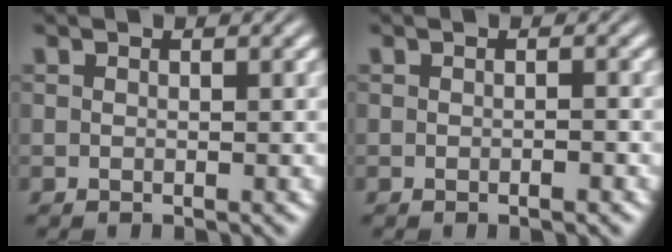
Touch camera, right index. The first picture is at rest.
{"total": 0.6, "force": [-0.5, 0.0, 0.4], "torque": [-0.005, 0.004, -0.011]}